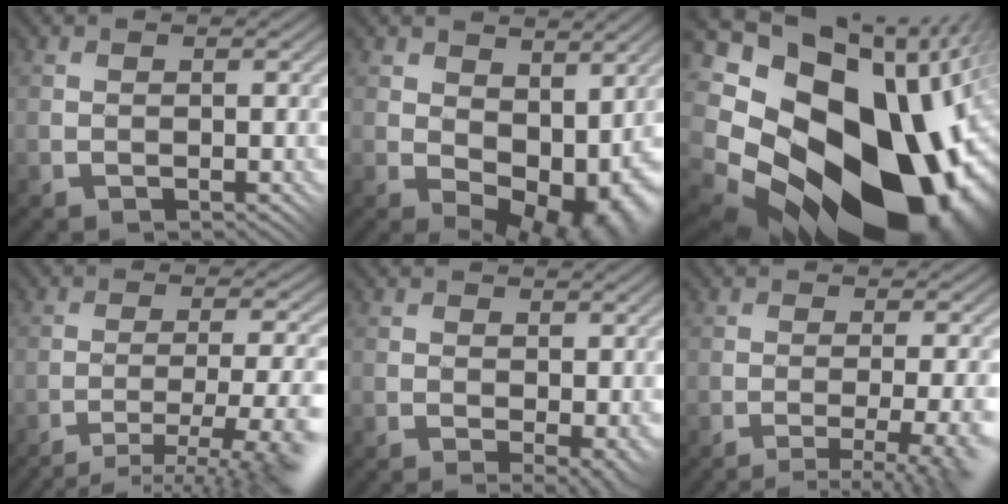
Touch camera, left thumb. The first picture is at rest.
{"total": 8.5, "force": [1.1, 5.1, 6.6], "torque": [-0.108, -0.020, 0.030]}
{"total": 22.0, "force": [-1.1, 15.9, 15.2], "torque": [-0.284, -0.070, -0.021]}
{"total": 11.6, "force": [-8.7, 1.3, 7.5], "torque": [-0.119, 0.005, -0.115]}
{"total": 3.2, "force": [-1.4, 1.7, 2.3], "torque": [-0.028, 0.002, -0.013]}
{"total": 9.7, "force": [-6.2, 1.8, 7.2], "torque": [-0.083, 0.005, -0.062]}